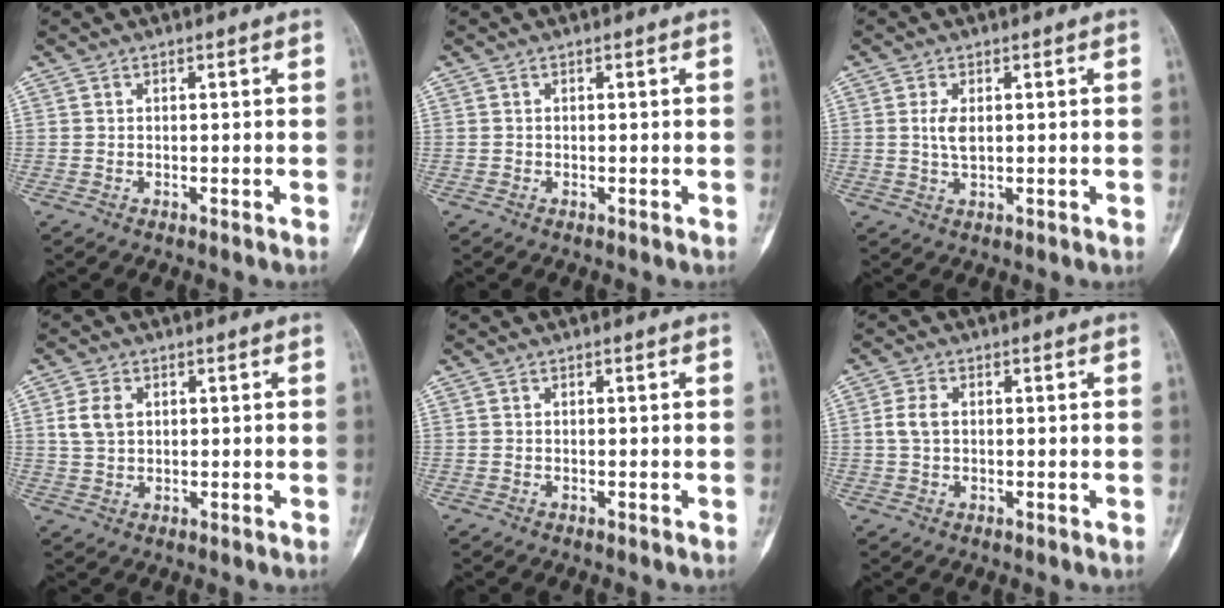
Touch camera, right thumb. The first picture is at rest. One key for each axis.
{"total": 0.0}
{"total": 3.0, "fx": 0.5, "fy": 1.4, "fz": 2.7, "tx": -0.059, "ty": -0.003, "tz": 0.011}
{"total": 4.6, "fx": 1.2, "fy": 3.2, "fz": 3.0, "tx": -0.056, "ty": 0.002, "tz": 0.026}
{"total": 0.0}
{"total": 3.4, "fx": 0.3, "fy": 2.2, "fz": 2.6, "tx": -0.057, "ty": 0.007, "tz": 0.005}